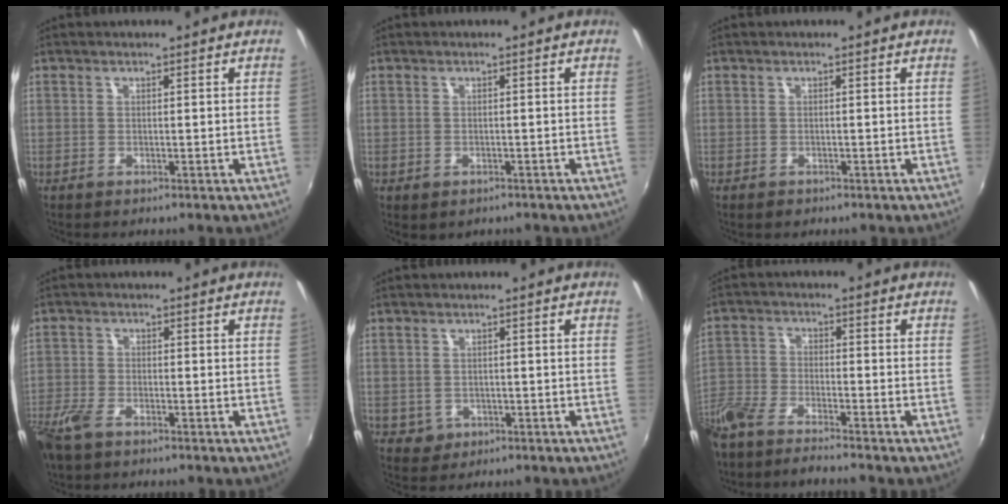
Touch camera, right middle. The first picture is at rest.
{"total": 8.0, "force": [-6.9, 2.8, 2.8], "torque": [-0.074, -0.021, -0.106]}
{"total": 1.0, "force": [-0.7, 0.7, 0.3], "torque": [-0.007, -0.004, -0.011]}
{"total": 6.3, "force": [-4.4, 2.6, 3.7], "torque": [-0.101, -0.013, -0.091]}
{"total": 2.4, "force": [-0.5, 2.2, 0.7], "torque": [-0.015, -0.003, -0.003]}
{"total": 9.1, "force": [-8.0, 1.2, 4.2], "torque": [-0.109, -0.019, -0.159]}